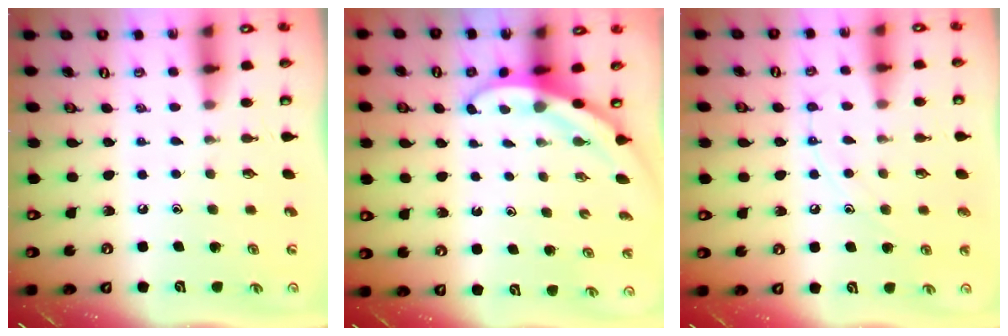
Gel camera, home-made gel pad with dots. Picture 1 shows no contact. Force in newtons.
{"total": 3.1, "press": 3.1, "slide": 0.2}
{"total": 9.3, "press": 9.3, "slide": 0.7}